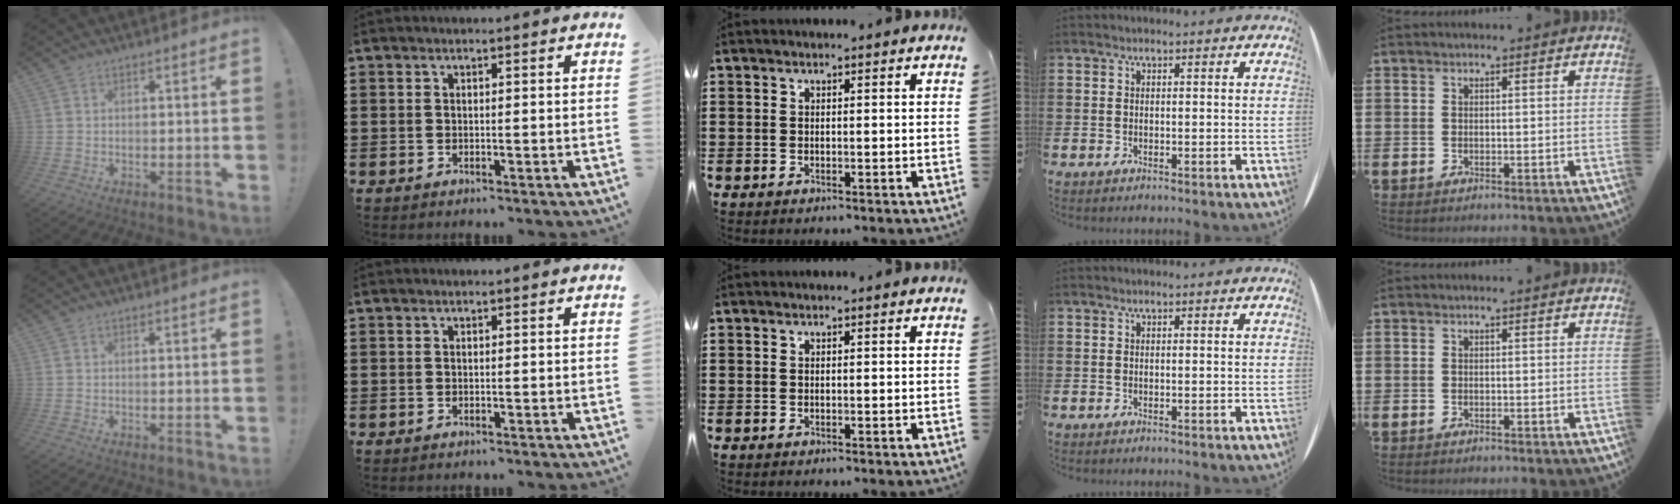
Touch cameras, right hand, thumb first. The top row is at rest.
{}